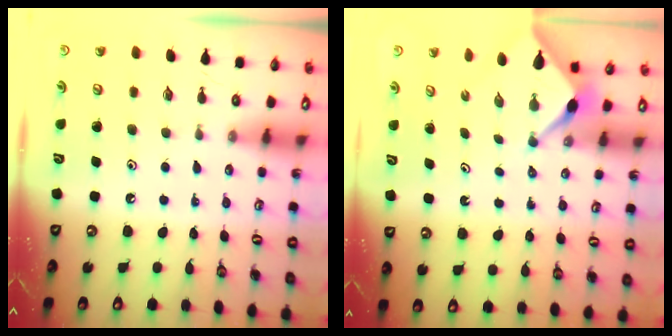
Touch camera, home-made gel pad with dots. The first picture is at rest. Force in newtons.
{"total": 2.1, "press": 2.1, "slide": 0.3}